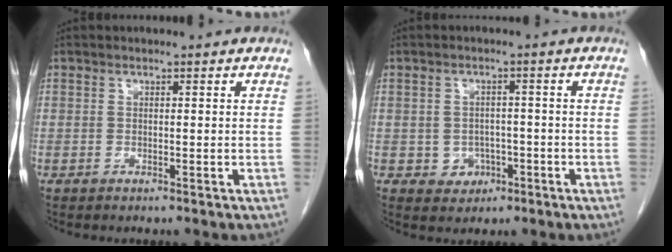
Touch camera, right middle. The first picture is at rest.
{"total": 3.3, "force": [-1.1, 3.0, 1.1], "torque": [-0.008, 0.008, -0.007]}